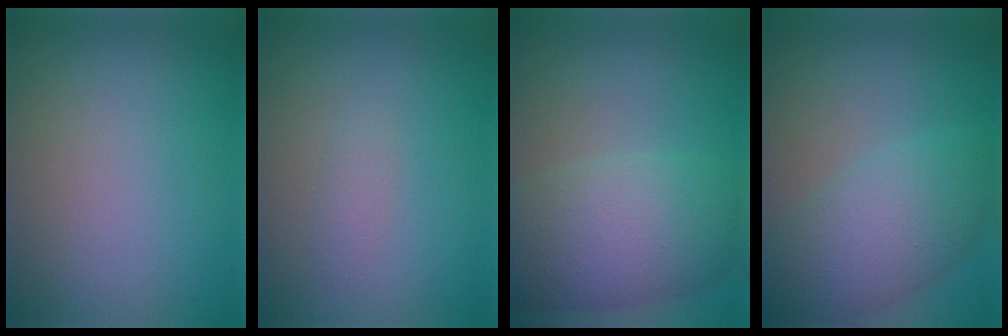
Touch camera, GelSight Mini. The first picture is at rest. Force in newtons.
{"total": 0.9, "press": 0.9, "slide": 0.0}
{"total": 8.5, "press": 8.5, "slide": 0.2}
{"total": 6.1, "press": 6.1, "slide": 0.3}